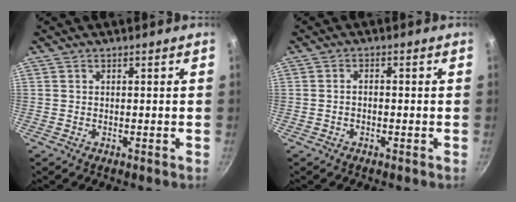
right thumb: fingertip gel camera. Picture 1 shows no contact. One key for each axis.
{"total": 1.4, "fx": -0.6, "fy": 0.8, "fz": 1.0, "tx": -0.019, "ty": 0.012, "tz": -0.011}